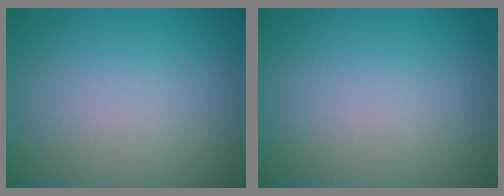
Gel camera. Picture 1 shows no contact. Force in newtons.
{"total": 0.0}